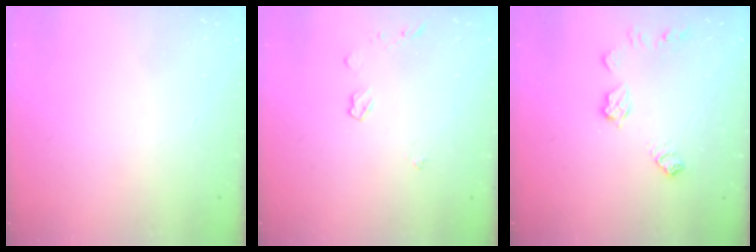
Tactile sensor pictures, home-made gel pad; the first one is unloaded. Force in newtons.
{"total": 3.8, "press": 3.8, "slide": 0.5}
{"total": 8.7, "press": 8.7, "slide": 0.2}